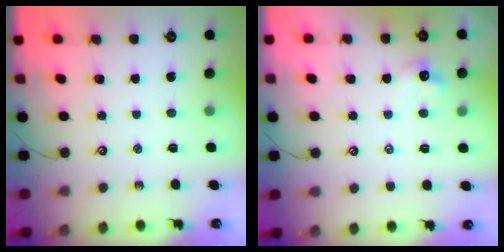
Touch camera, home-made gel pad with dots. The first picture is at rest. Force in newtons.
{"total": 0.0}